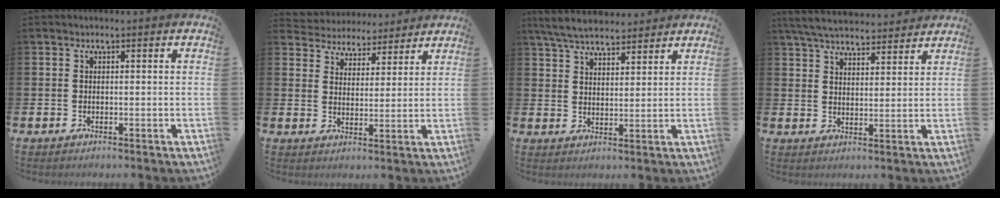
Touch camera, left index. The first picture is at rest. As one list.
[{"total": 4.3, "force": [4.0, 1.3, -0.8], "torque": [-0.013, -0.029, 0.071]}, {"total": 5.7, "force": [5.4, 1.1, 1.3], "torque": [-0.048, -0.017, 0.101]}, {"total": 5.8, "force": [5.6, 0.9, 1.1], "torque": [-0.045, -0.026, 0.102]}]